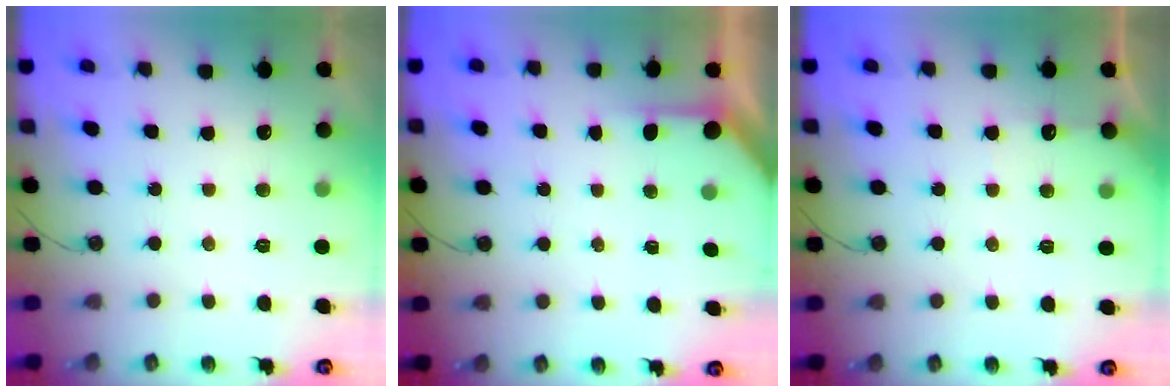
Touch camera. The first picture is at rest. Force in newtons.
{"total": 2.5, "press": 2.5, "slide": 0.3}
{"total": 2.8, "press": 2.8, "slide": 0.4}